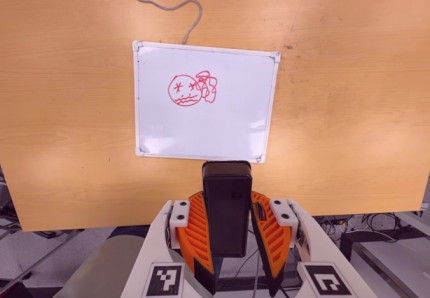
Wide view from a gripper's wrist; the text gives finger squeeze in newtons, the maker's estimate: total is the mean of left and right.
{"total": 9.9, "left": 8.0, "right": 11.8}